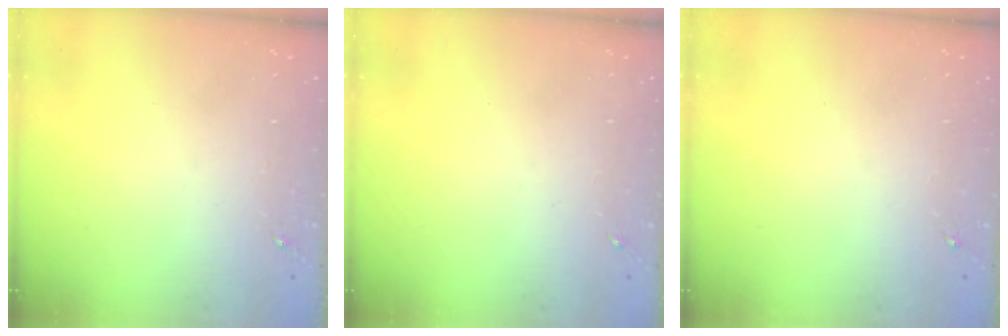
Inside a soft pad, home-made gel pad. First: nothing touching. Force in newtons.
{"total": 0.0}
{"total": 0.0}